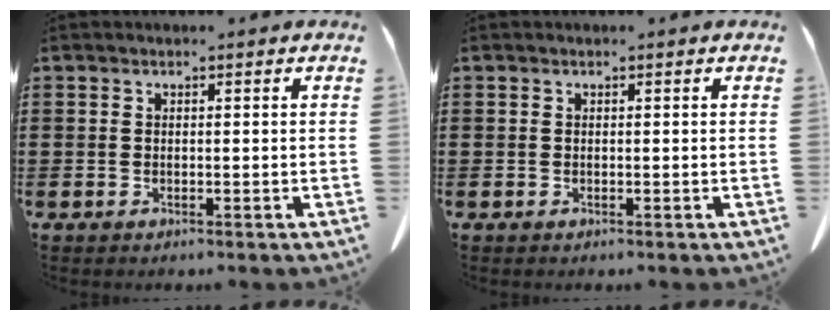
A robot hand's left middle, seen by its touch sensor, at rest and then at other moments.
{"total": 0.0}